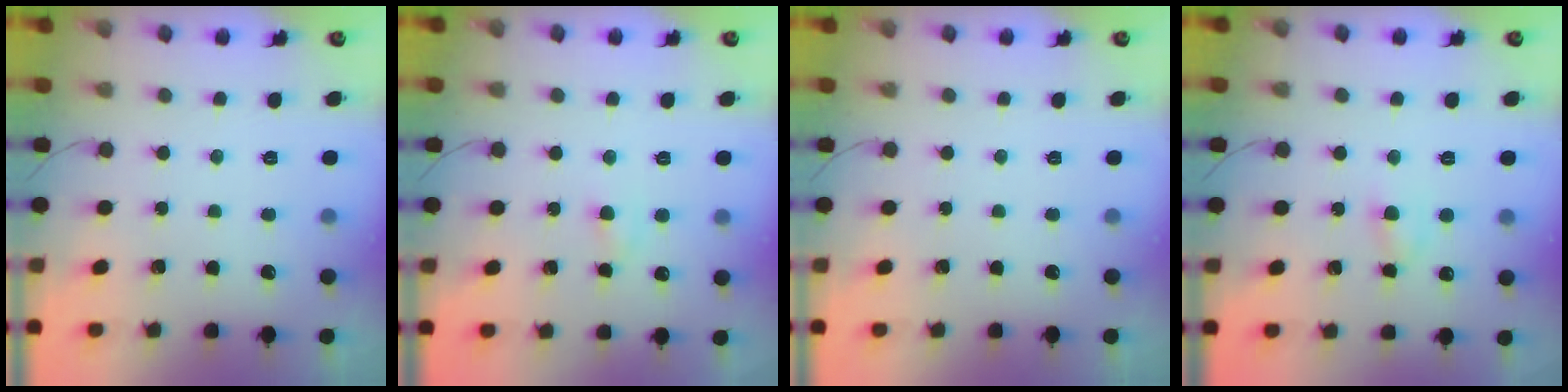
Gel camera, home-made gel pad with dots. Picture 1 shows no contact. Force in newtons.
{"total": 3.0, "press": 2.8, "slide": 1.0}
{"total": 0.0}
{"total": 3.6, "press": 3.4, "slide": 1.0}